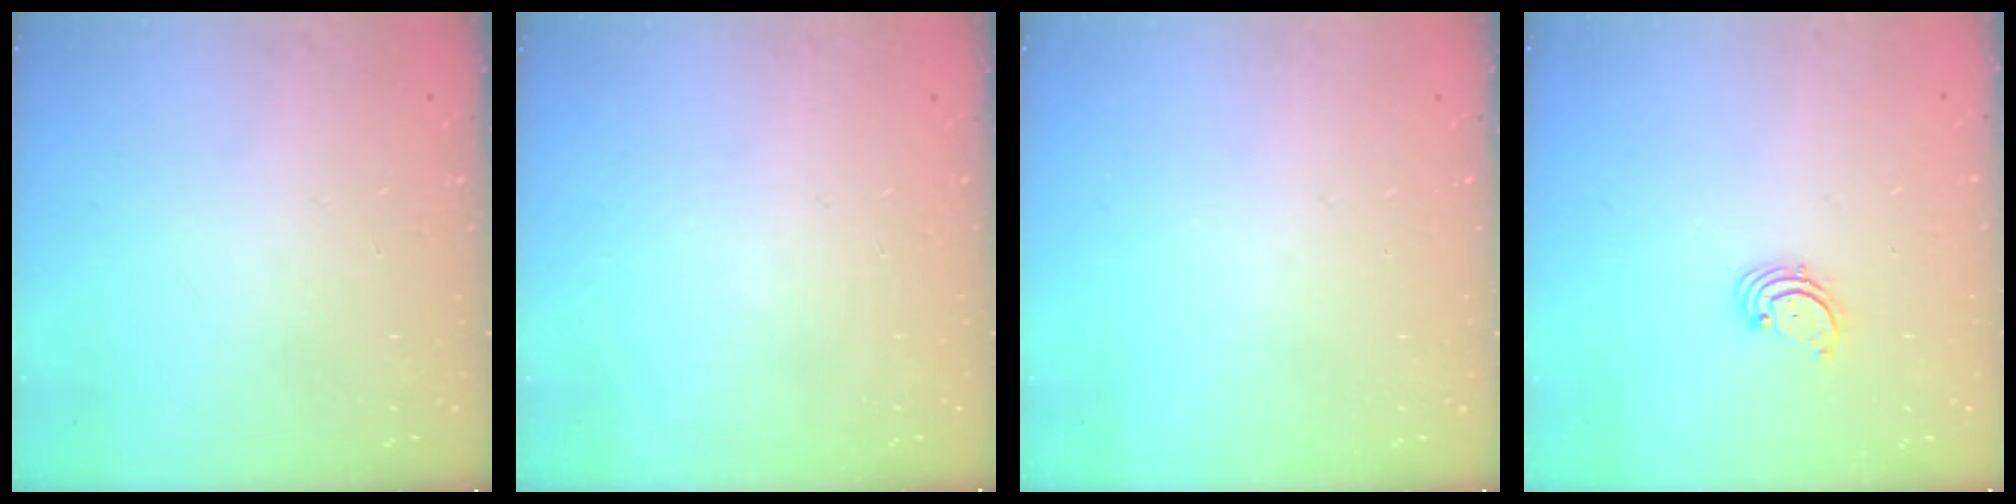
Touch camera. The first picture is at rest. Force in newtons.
{"total": 0.0}
{"total": 0.0}
{"total": 1.7, "press": 1.6, "slide": 0.2}